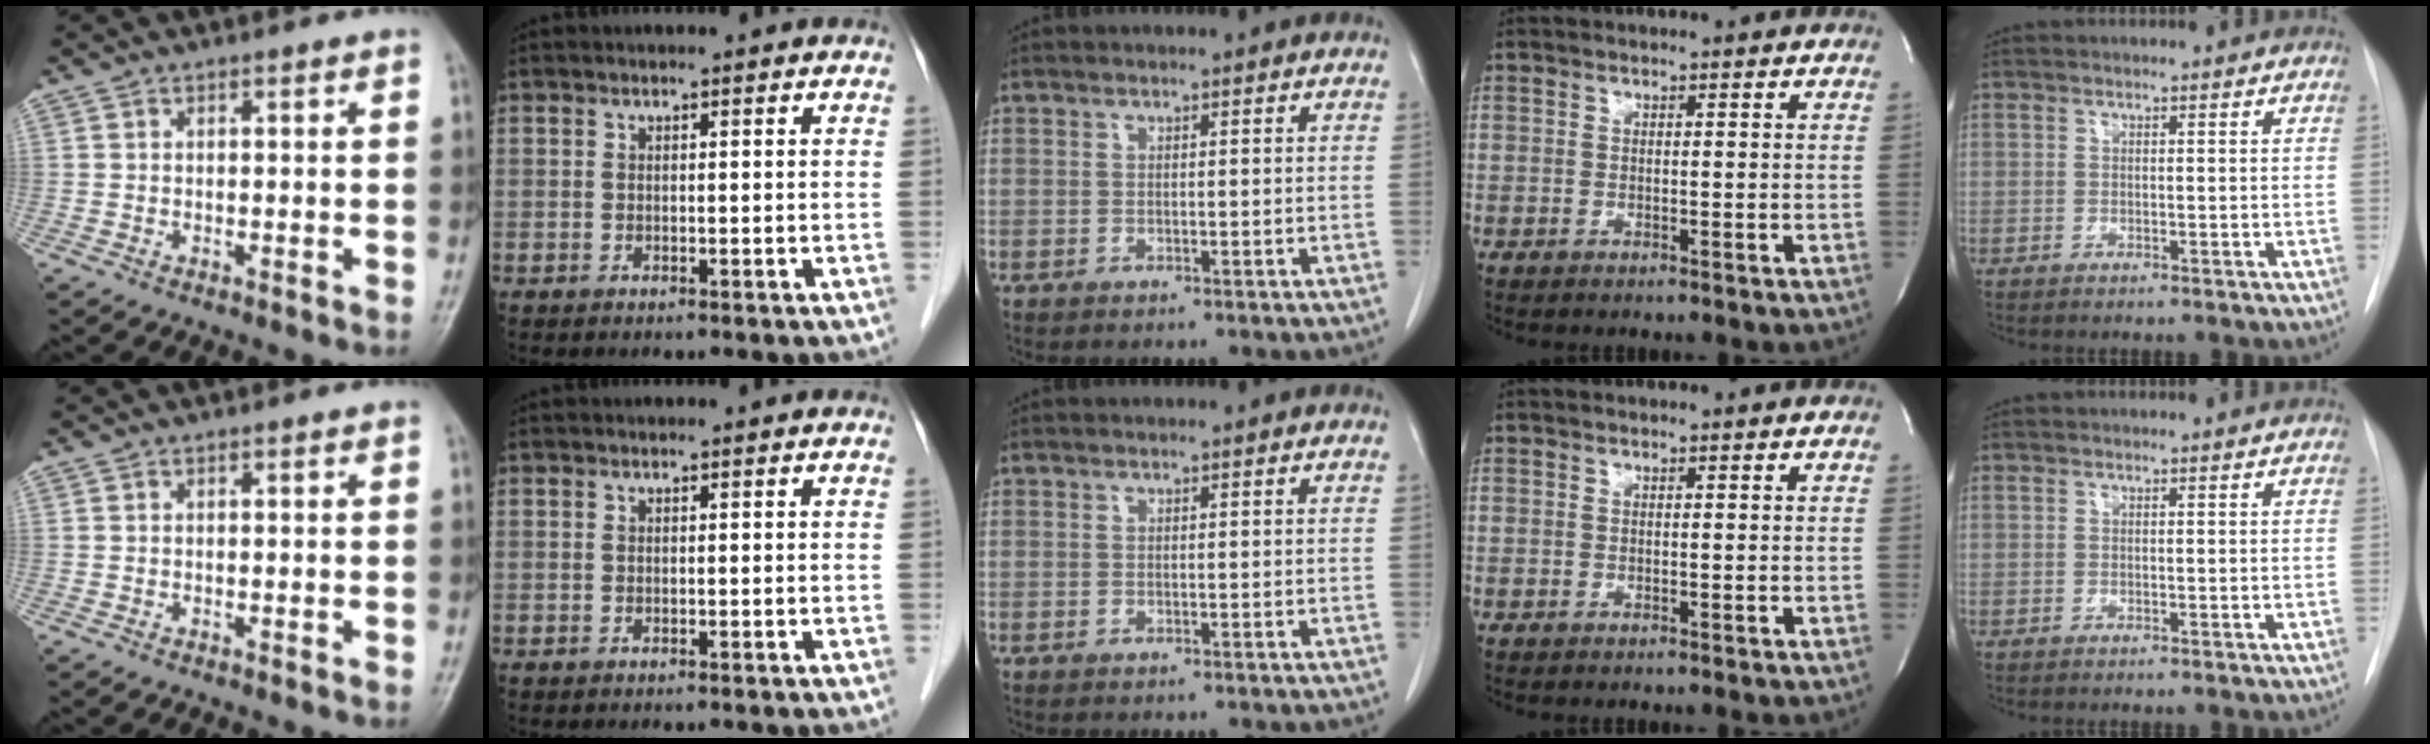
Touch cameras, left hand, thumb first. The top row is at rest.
{}